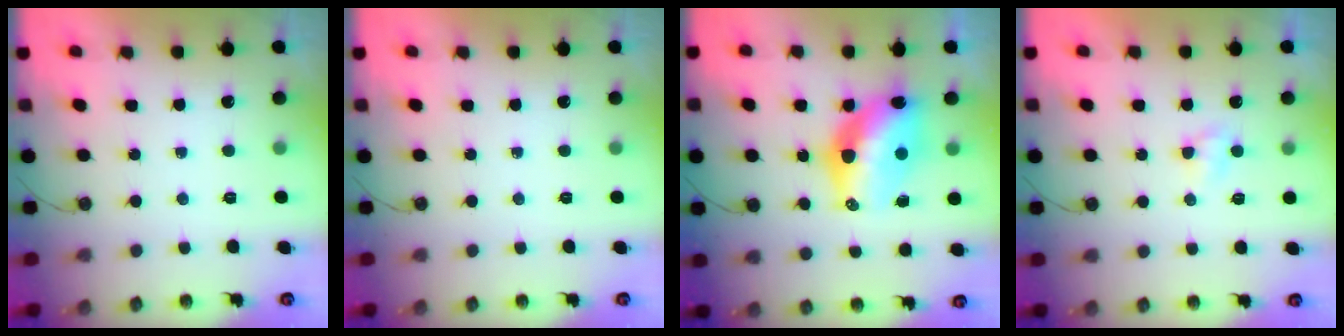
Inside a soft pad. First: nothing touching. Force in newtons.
{"total": 0.0}
{"total": 15.0, "press": 14.2, "slide": 4.6}
{"total": 3.6, "press": 3.6, "slide": 0.5}